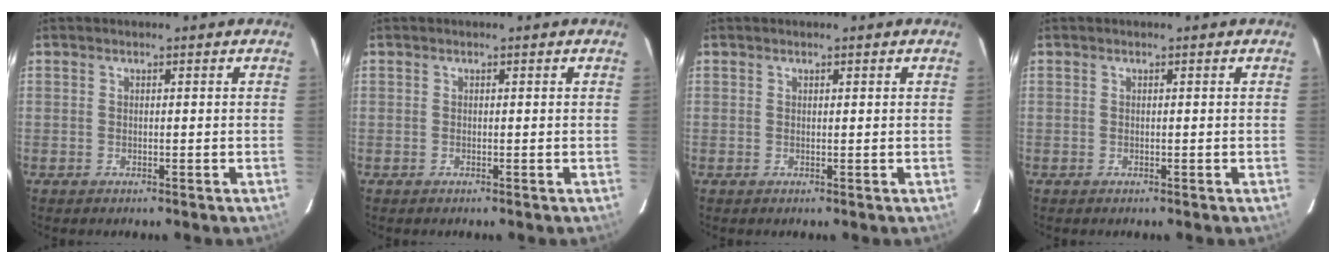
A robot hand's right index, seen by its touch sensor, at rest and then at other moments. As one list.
[{"total": 0.0}, {"total": 0.0}, {"total": 0.0}]